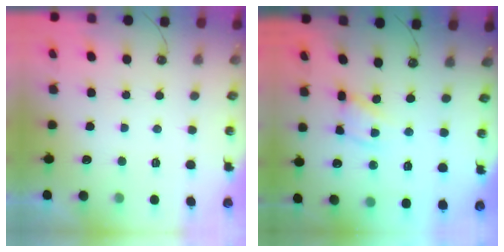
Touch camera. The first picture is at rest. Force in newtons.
{"total": 5.9, "press": 5.9, "slide": 0.4}